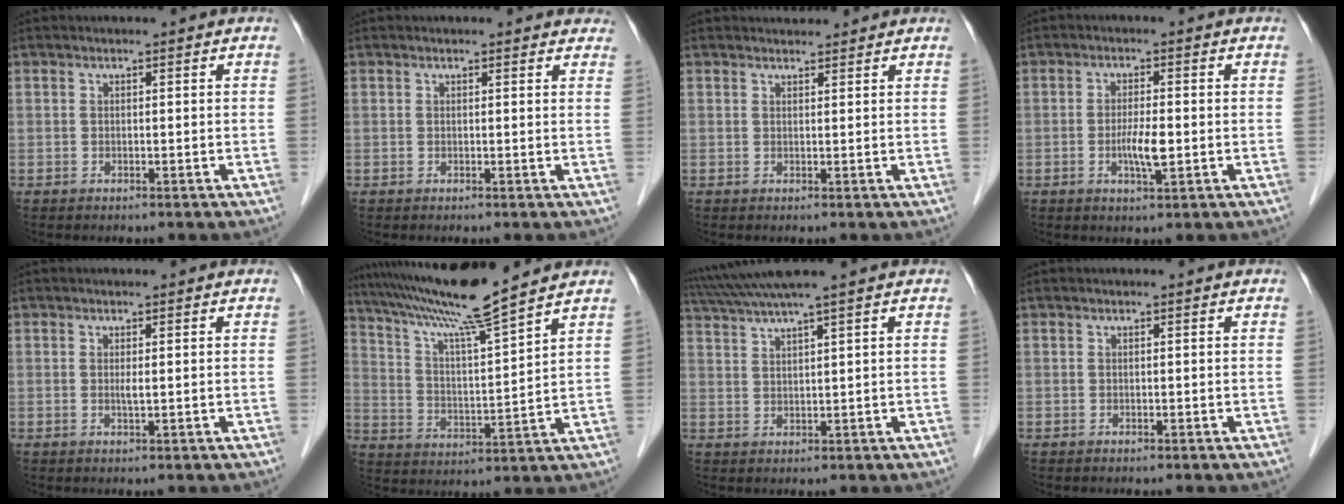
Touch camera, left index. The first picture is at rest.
{"total": 4.2, "force": [3.8, 0.9, 1.7], "torque": [-0.018, 0.019, 0.030]}
{"total": 3.3, "force": [3.2, 0.5, 0.8], "torque": [-0.014, 0.022, 0.045]}
{"total": 4.1, "force": [-0.7, 0.5, 4.0], "torque": [-0.075, -0.005, -0.012]}
{"total": 1.2, "force": [0.2, -0.1, 1.1], "torque": [-0.026, -0.001, 0.003]}
{"total": 14.3, "force": [12.1, -1.8, 7.3], "torque": [-0.135, 0.007, 0.208]}
{"total": 7.2, "force": [5.9, -1.9, 3.6], "torque": [-0.067, 0.023, 0.106]}
{"total": 0.0}